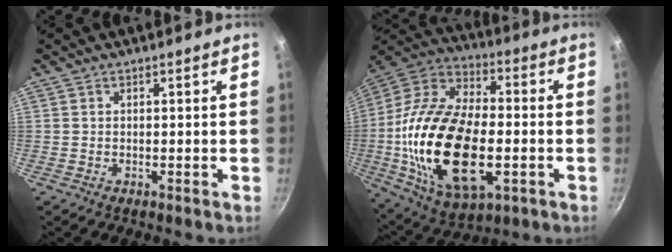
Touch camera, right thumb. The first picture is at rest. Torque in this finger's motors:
{"motor_torque": [2.53, 2.47, 2.77, 0.00, 0.33]}